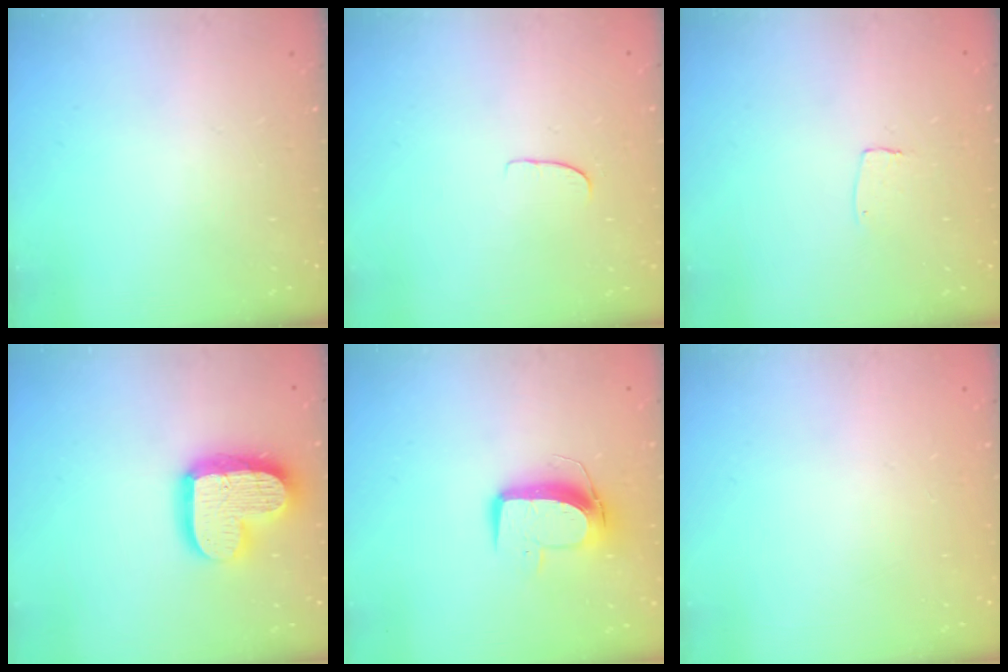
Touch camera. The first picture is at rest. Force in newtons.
{"total": 5.4, "press": 5.4, "slide": 0.3}
{"total": 2.6, "press": 2.6, "slide": 0.1}
{"total": 17.7, "press": 17.6, "slide": 1.3}
{"total": 10.3, "press": 10.3, "slide": 0.8}
{"total": 0.0}